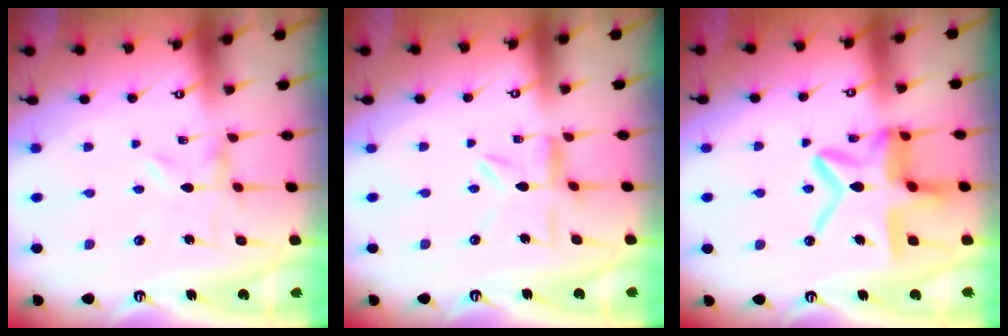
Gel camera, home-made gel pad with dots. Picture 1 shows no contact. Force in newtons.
{"total": 6.0, "press": 6.0, "slide": 0.4}
{"total": 16.9, "press": 16.8, "slide": 1.5}